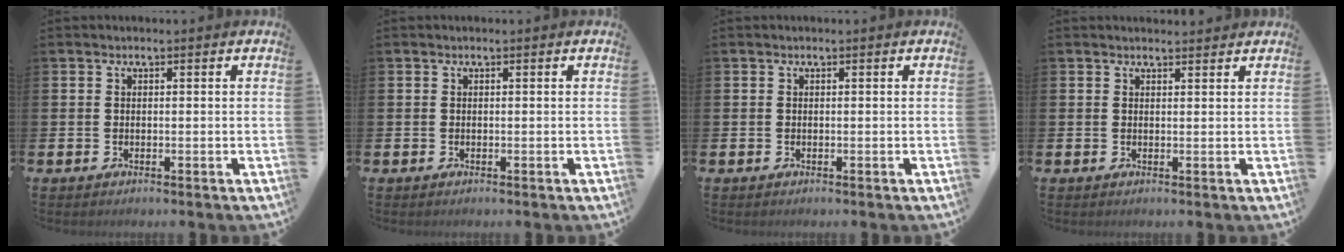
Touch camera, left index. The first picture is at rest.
{"total": 0.0}
{"total": 0.0}
{"total": 1.3, "force": [1.2, 0.2, 0.1], "torque": [0.004, -0.004, 0.021]}